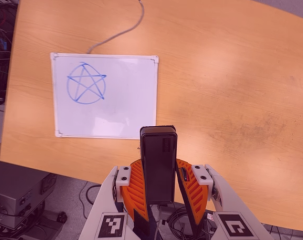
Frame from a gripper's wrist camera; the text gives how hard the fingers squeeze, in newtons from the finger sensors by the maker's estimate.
{"total": 5.8, "left": 5.6, "right": 6.0}